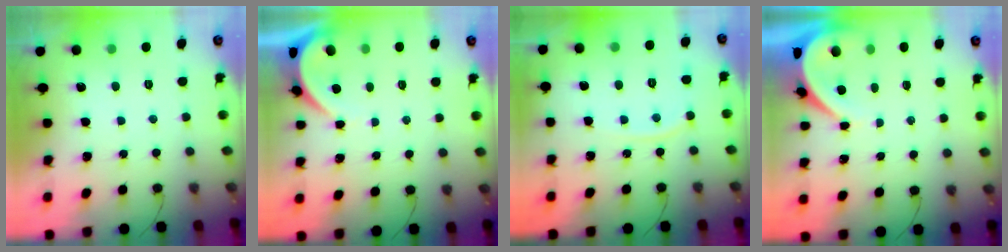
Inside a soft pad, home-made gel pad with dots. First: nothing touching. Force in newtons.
{"total": 2.9, "press": 2.8, "slide": 0.3}
{"total": 5.2, "press": 5.1, "slide": 0.8}
{"total": 3.9, "press": 3.9, "slide": 0.5}